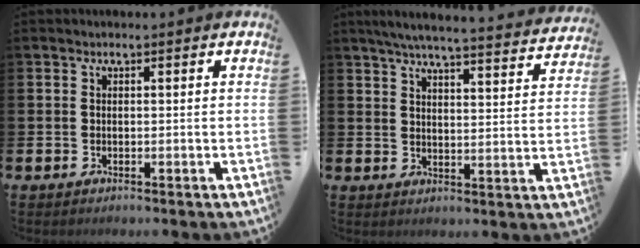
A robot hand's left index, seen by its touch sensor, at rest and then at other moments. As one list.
[{"total": 5.9, "force": [5.6, 0.1, 2.0], "torque": [-0.052, -0.038, 0.096]}]